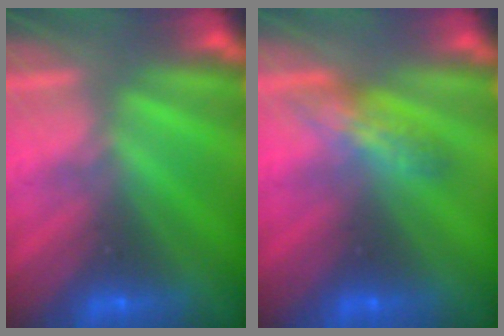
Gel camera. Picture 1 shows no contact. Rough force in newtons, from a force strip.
{"total": 2.5}